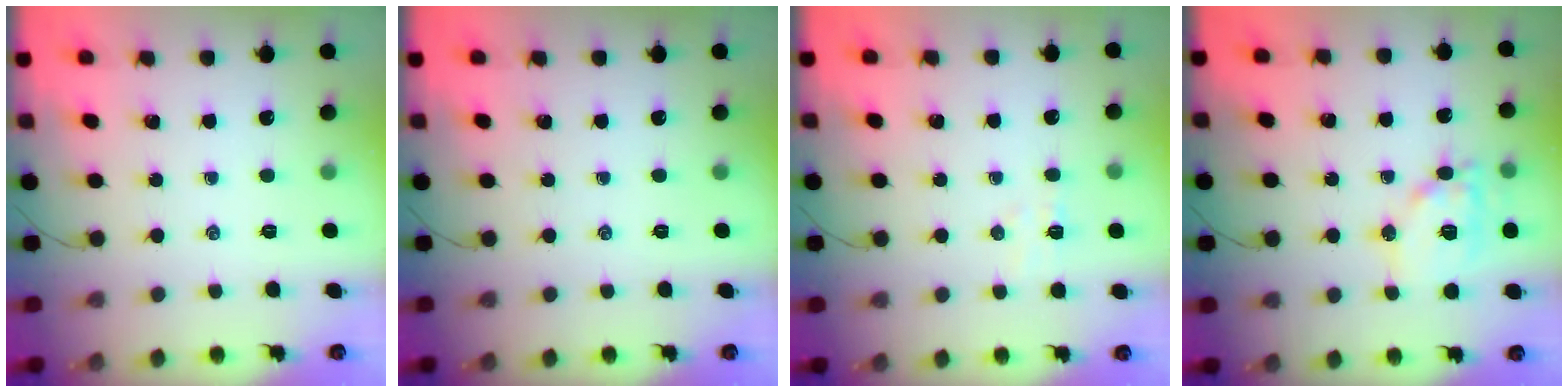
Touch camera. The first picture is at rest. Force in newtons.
{"total": 0.0}
{"total": 4.5, "press": 4.3, "slide": 1.2}
{"total": 12.2, "press": 12.1, "slide": 1.4}